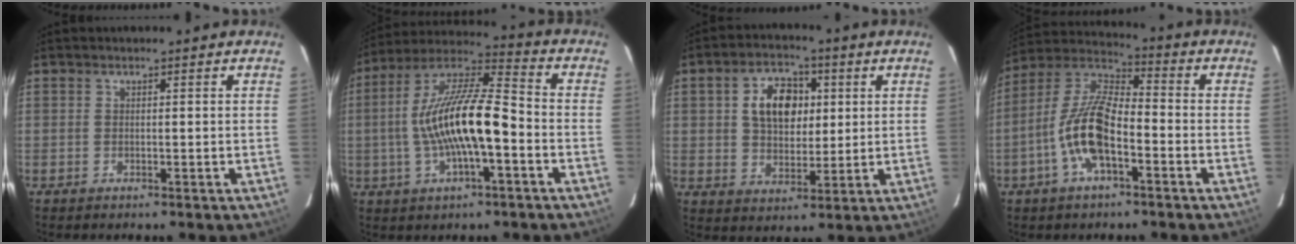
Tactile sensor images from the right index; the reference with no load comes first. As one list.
[{"total": 16.3, "force": [-3.1, 4.2, 15.4], "torque": [-0.293, 0.008, -0.059]}, {"total": 10.0, "force": [2.4, 6.8, 6.9], "torque": [-0.122, 0.023, 0.047]}, {"total": 12.8, "force": [-4.8, 4.9, 10.9], "torque": [-0.229, 0.005, -0.094]}]